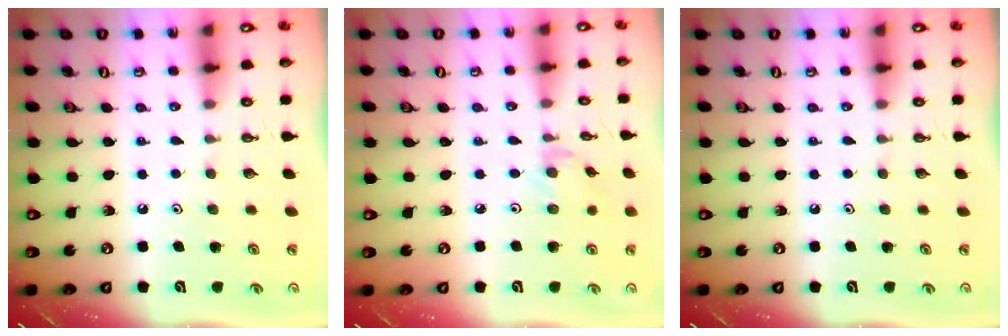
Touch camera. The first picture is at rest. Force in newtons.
{"total": 2.6, "press": 2.6, "slide": 0.4}
{"total": 0.0}